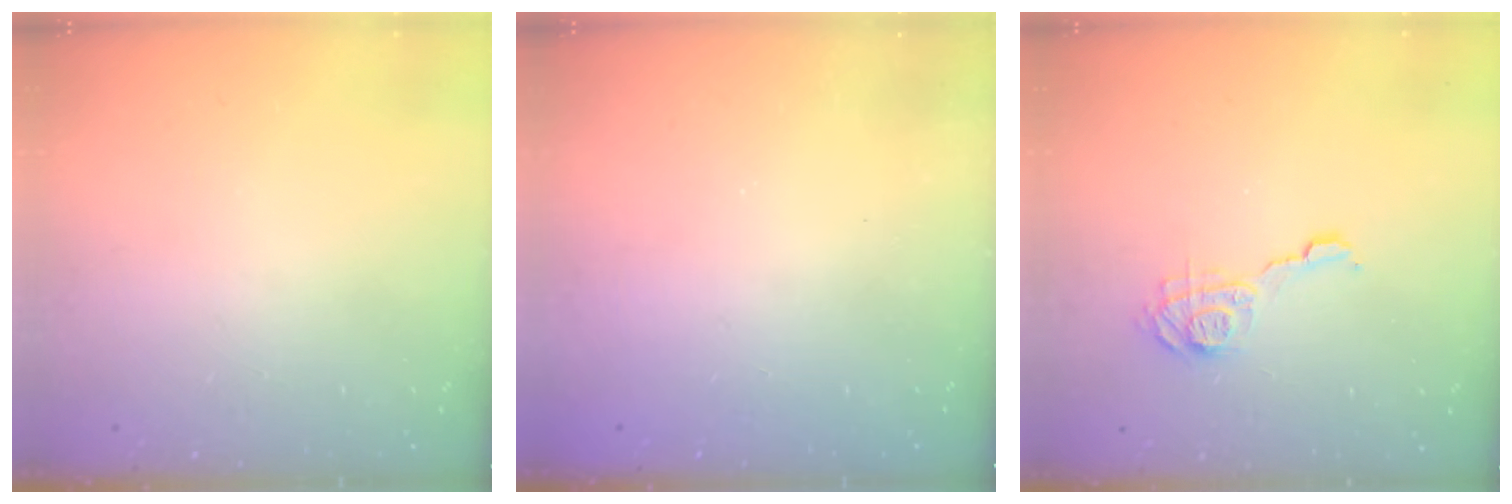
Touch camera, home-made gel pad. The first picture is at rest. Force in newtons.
{"total": 2.6, "press": 2.4, "slide": 0.8}
{"total": 9.6, "press": 9.6, "slide": 0.5}